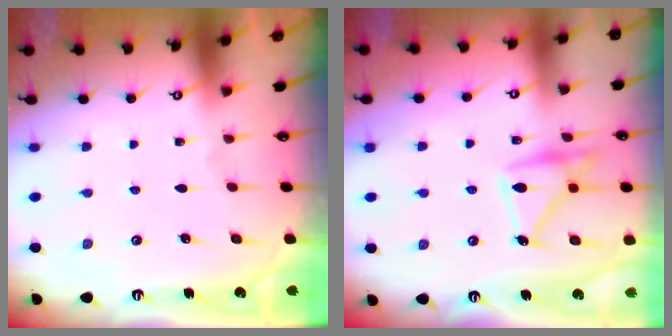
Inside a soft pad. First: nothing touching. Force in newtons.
{"total": 16.9, "press": 16.9, "slide": 0.8}